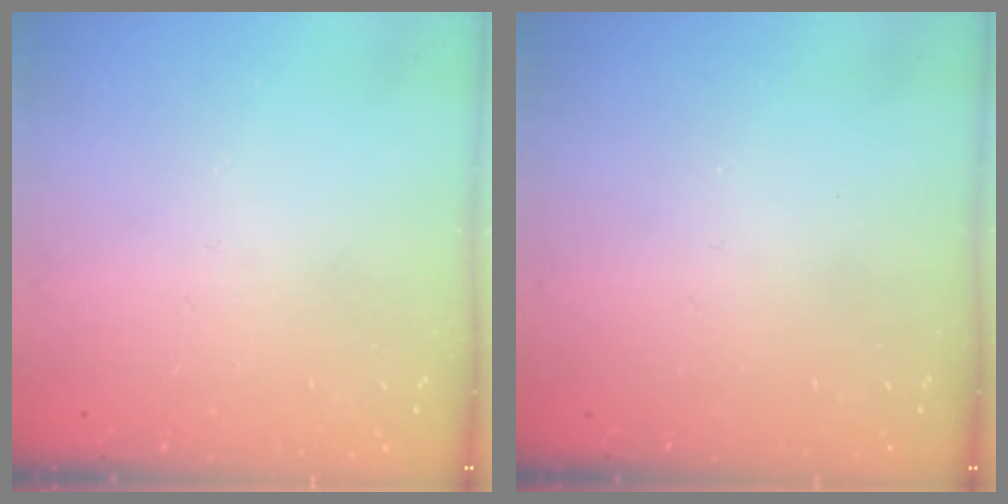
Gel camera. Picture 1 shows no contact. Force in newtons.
{"total": 0.0}